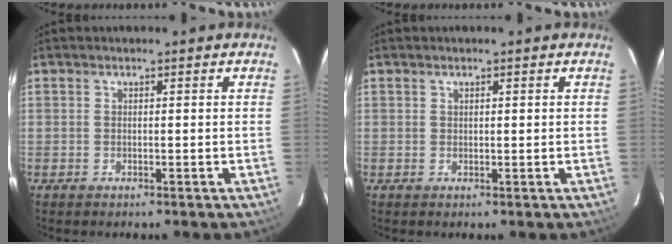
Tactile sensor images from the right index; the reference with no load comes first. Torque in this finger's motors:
{"motor_torque": [-0.53, 0.50, -0.05, -0.01]}